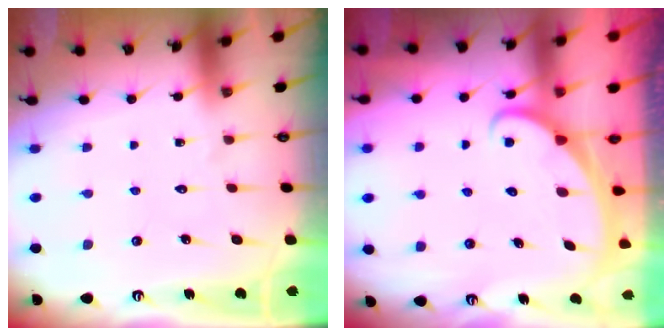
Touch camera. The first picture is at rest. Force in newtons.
{"total": 2.1, "press": 2.1, "slide": 0.1}